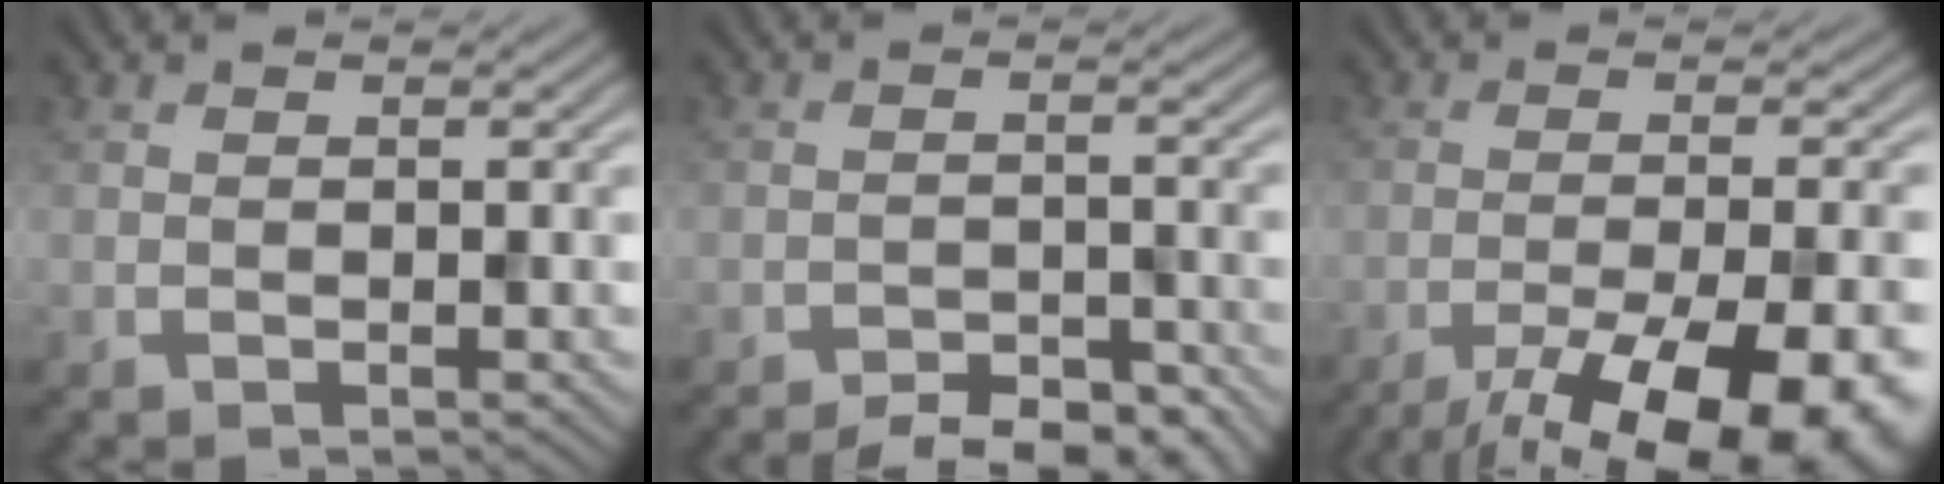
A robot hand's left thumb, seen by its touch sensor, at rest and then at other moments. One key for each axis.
{"total": 5.8, "fx": -5.2, "fy": 1.3, "fz": 2.3, "tx": -0.041, "ty": 0.000, "tz": -0.075}
{"total": 15.8, "fx": -10.7, "fy": 4.2, "fz": 10.9, "tx": -0.159, "ty": -0.030, "tz": -0.145}